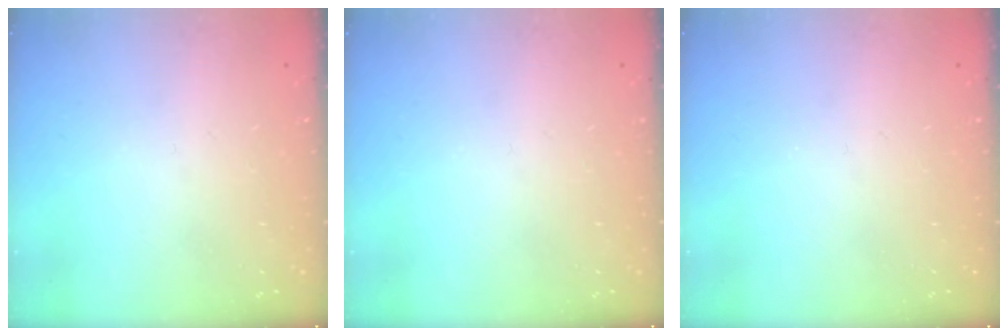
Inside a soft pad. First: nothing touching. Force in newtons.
{"total": 0.0}
{"total": 0.0}